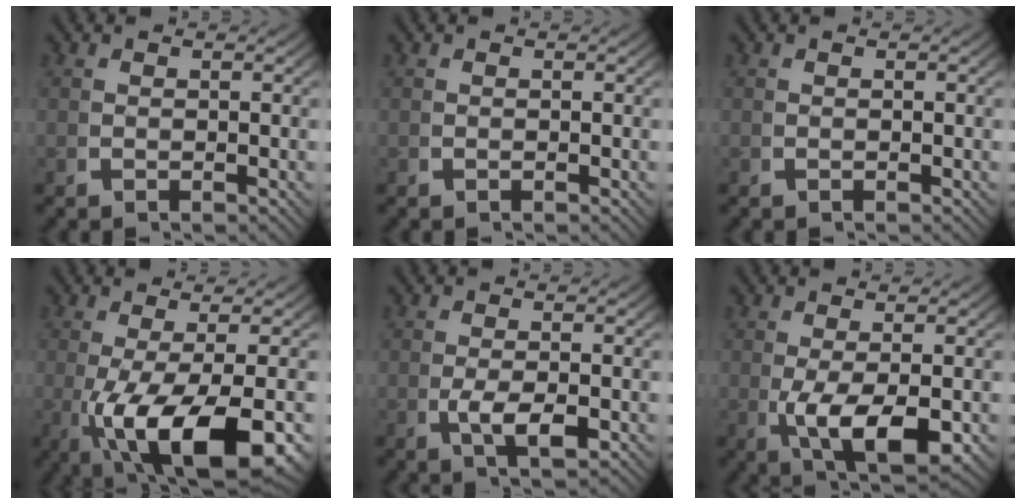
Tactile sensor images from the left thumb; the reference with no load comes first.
{"total": 0.0}
{"total": 0.0}
{"total": 12.8, "force": [-3.3, 6.4, 10.6], "torque": [-0.217, -0.055, -0.018]}
{"total": 3.2, "force": [-0.7, 1.4, 2.8], "torque": [-0.060, -0.012, -0.006]}
{"total": 7.1, "force": [-1.3, 3.7, 5.8], "torque": [-0.123, -0.035, -0.003]}